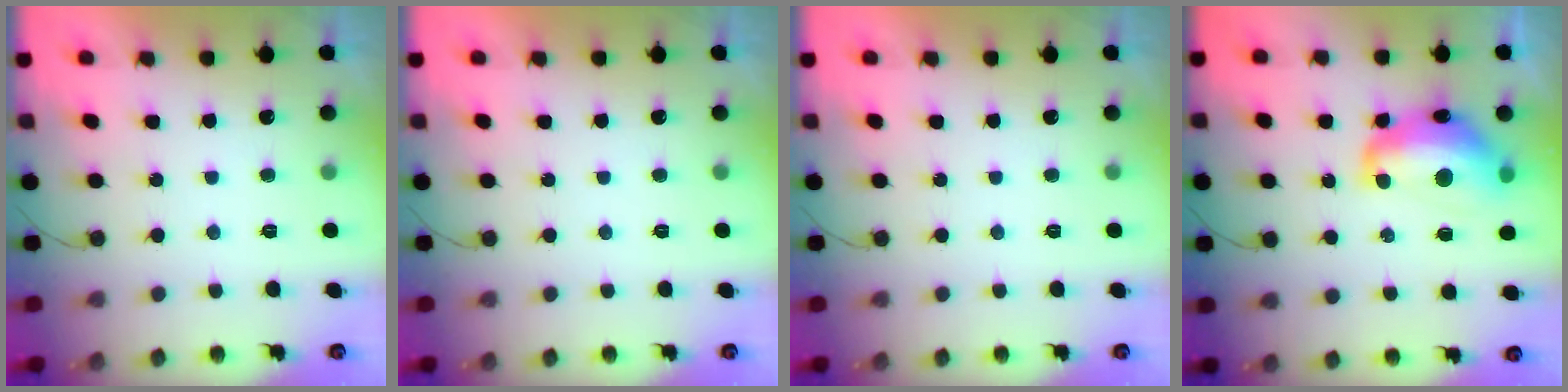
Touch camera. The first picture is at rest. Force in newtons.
{"total": 0.0}
{"total": 0.0}
{"total": 14.6, "press": 14.5, "slide": 1.6}